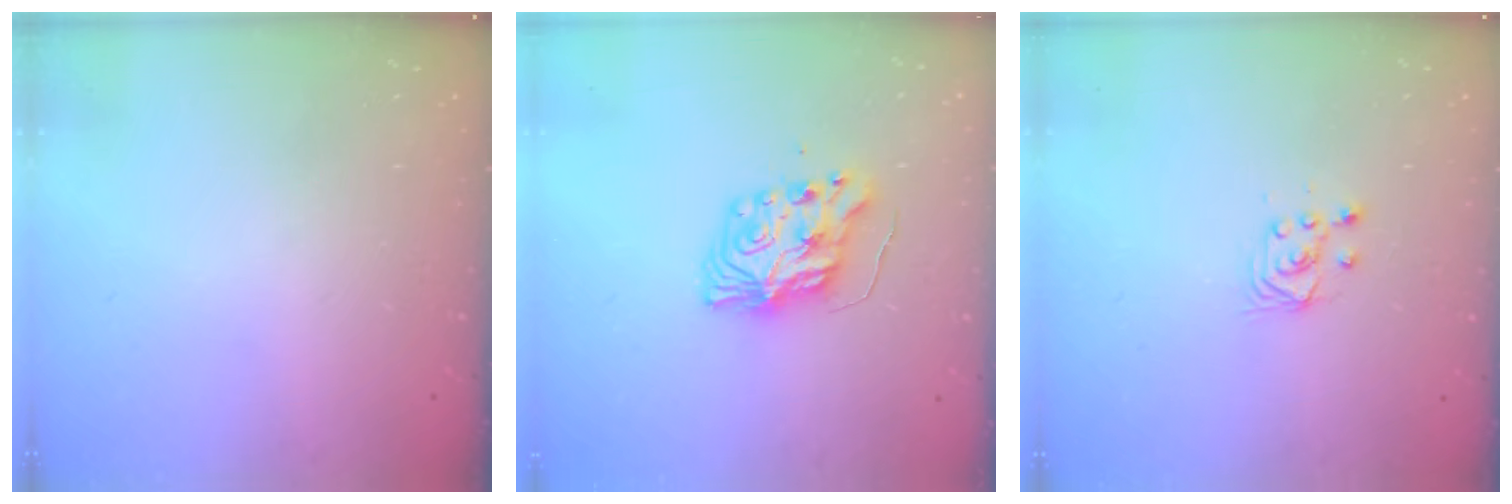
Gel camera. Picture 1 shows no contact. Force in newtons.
{"total": 9.1, "press": 9.0, "slide": 0.6}
{"total": 2.9, "press": 2.7, "slide": 1.0}